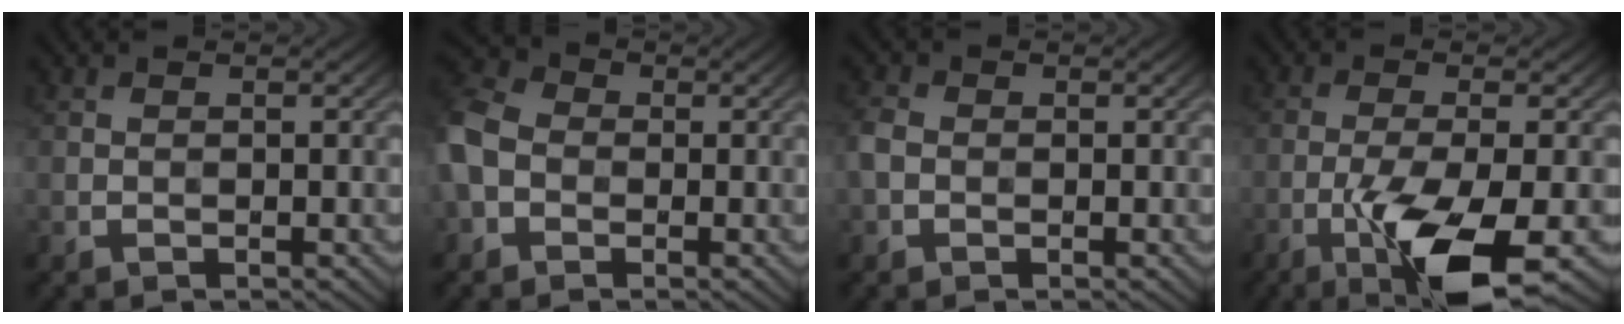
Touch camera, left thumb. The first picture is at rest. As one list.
[{"total": 6.9, "force": [-1.5, 5.5, 3.8], "torque": [-0.124, 0.000, -0.046]}, {"total": 2.3, "force": [-0.4, 1.9, 1.2], "torque": [-0.033, 0.002, -0.015]}, {"total": 10.2, "force": [-4.7, 2.4, 8.7], "torque": [-0.155, -0.007, -0.087]}]